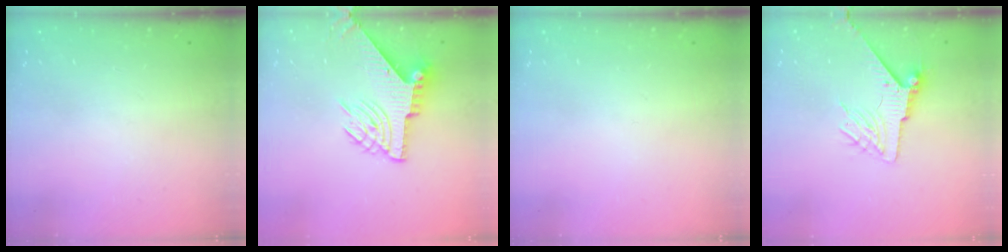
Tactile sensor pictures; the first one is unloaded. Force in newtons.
{"total": 9.8, "press": 9.7, "slide": 0.7}
{"total": 0.0}
{"total": 7.3, "press": 7.2, "slide": 1.1}